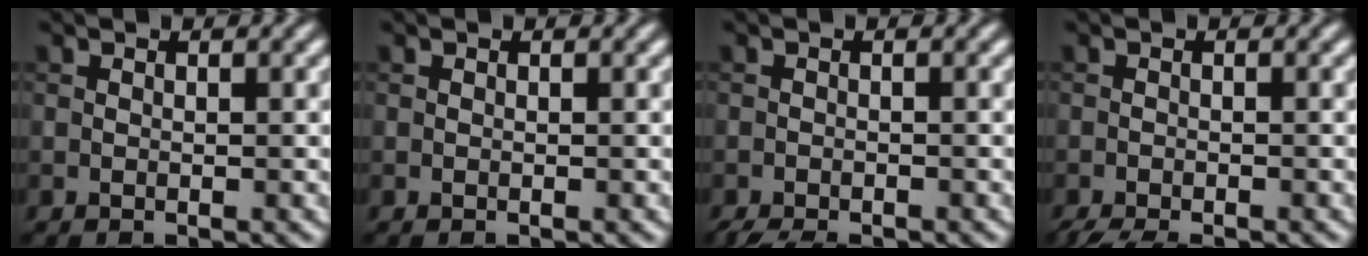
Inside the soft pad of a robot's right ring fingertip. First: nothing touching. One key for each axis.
{"total": 0.0}
{"total": 2.1, "fx": -1.9, "fy": 0.5, "fz": 0.8, "tx": -0.011, "ty": -0.005, "tz": -0.033}
{"total": 2.4, "fx": -2.1, "fy": 0.4, "fz": 1.1, "tx": -0.019, "ty": -0.008, "tz": -0.040}